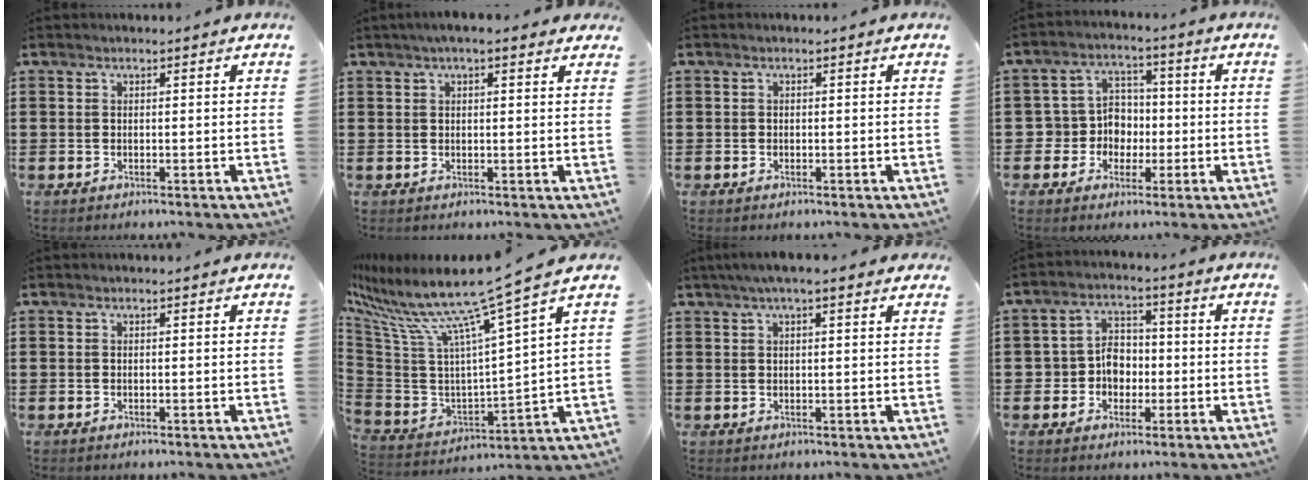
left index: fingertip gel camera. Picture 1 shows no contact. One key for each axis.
{"total": 2.5, "fx": 1.6, "fy": 0.6, "fz": 1.8, "tx": -0.039, "ty": 0.006, "tz": 0.028}
{"total": 0.5, "fx": -0.3, "fy": 0.4, "fz": 0.1, "tx": -0.004, "ty": 0.001, "tz": -0.006}
{"total": 6.1, "fx": -0.7, "fy": 5.9, "fz": 1.3, "tx": -0.058, "ty": 0.006, "tz": -0.015}
{"total": 0.0}
{"total": 11.7, "fx": 8.8, "fy": -0.4, "fz": 7.7, "tx": -0.182, "ty": -0.071, "tz": 0.138}
{"total": 3.0, "fx": 1.9, "fy": 0.8, "fz": 2.2, "tx": -0.046, "ty": 0.007, "tz": 0.033}
{"total": 5.1, "fx": -1.3, "fy": 4.6, "fz": 1.9, "tx": -0.050, "ty": 0.016, "tz": -0.027}